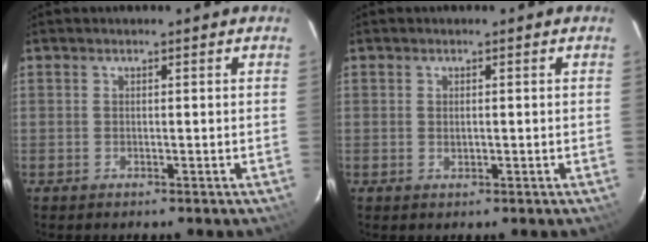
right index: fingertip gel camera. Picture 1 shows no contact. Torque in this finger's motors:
{"motor_torque": [-0.02, 0.06, 0.01, -0.01]}